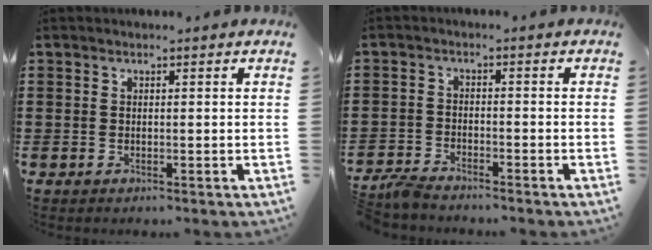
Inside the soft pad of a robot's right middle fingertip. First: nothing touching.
{"total": 2.9, "force": [-2.8, 0.3, 0.6], "torque": [-0.028, 0.000, -0.063]}